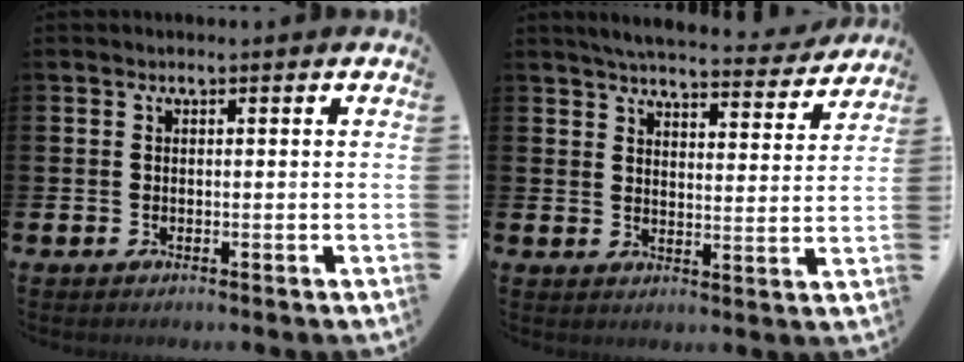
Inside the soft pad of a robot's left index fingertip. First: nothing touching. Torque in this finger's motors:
{"motor_torque": [0.78, -0.98, 0.16, 0.05]}